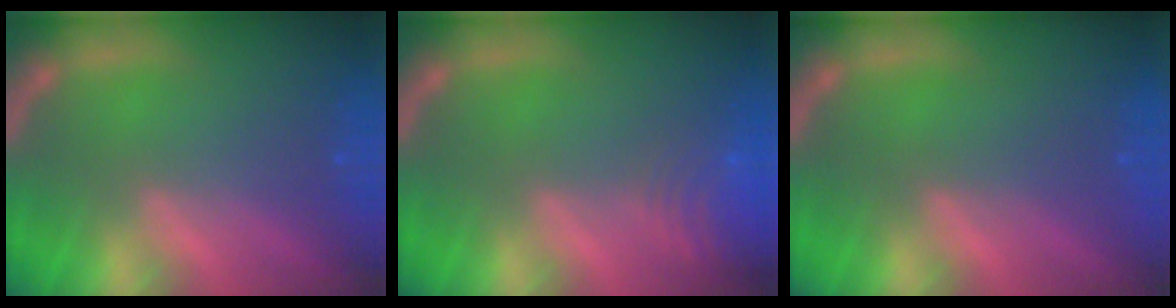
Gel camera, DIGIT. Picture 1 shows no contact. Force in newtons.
{"total": 8.0}
{"total": 0.0}